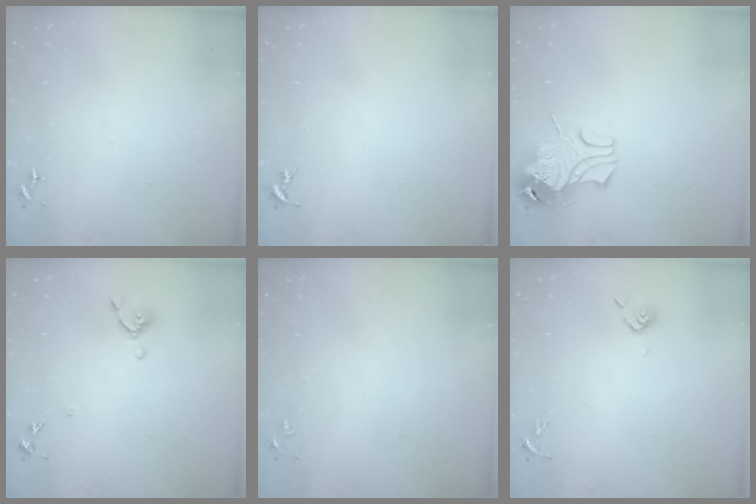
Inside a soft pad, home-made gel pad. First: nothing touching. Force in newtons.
{"total": 0.0}
{"total": 9.7, "press": 9.6, "slide": 1.4}
{"total": 7.9, "press": 7.8, "slide": 1.5}
{"total": 2.8, "press": 2.8, "slide": 0.4}
{"total": 3.5, "press": 3.4, "slide": 0.9}